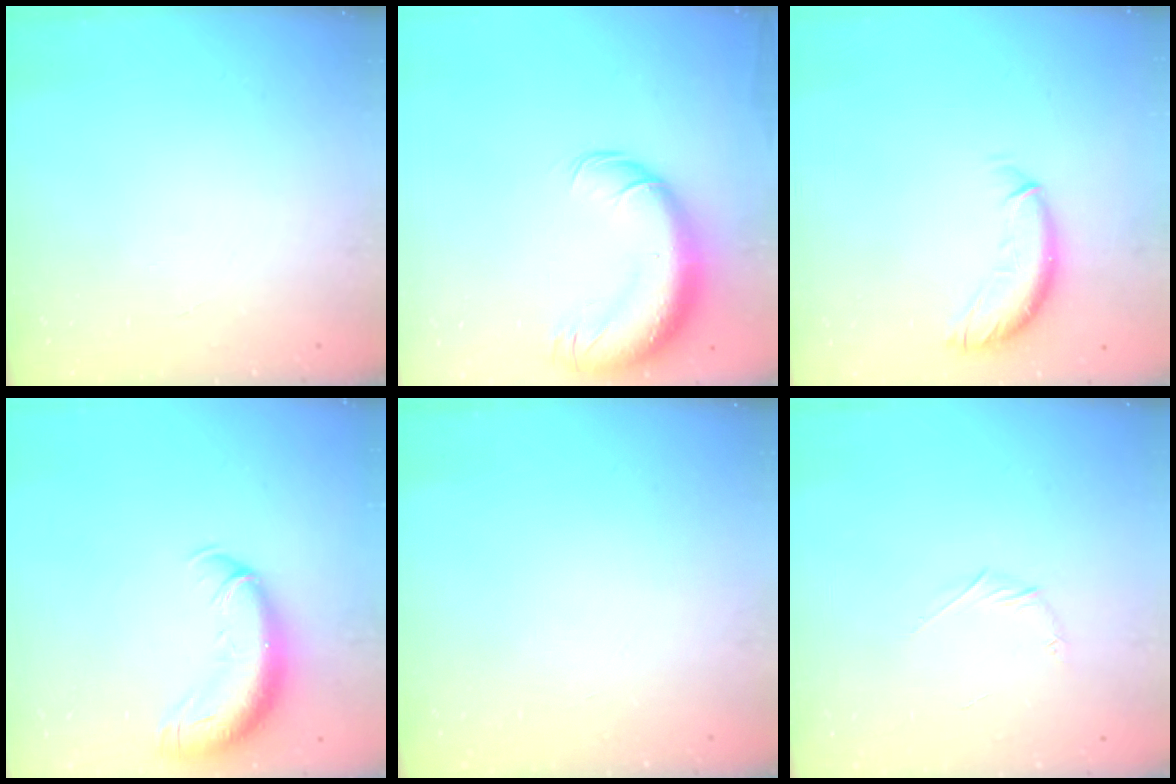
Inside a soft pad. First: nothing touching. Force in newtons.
{"total": 17.1, "press": 16.6, "slide": 4.0}
{"total": 11.2, "press": 11.1, "slide": 1.7}
{"total": 14.0, "press": 13.6, "slide": 3.4}
{"total": 0.0}
{"total": 5.2, "press": 4.9, "slide": 1.6}